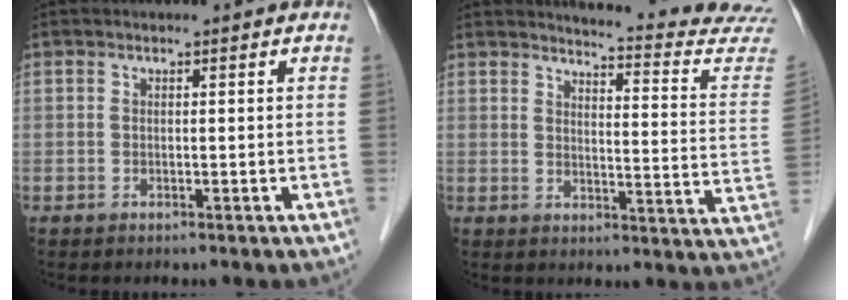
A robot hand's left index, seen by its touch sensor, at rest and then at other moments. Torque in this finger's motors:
{"motor_torque": [-0.64, -1.34, 0.10, 0.01]}